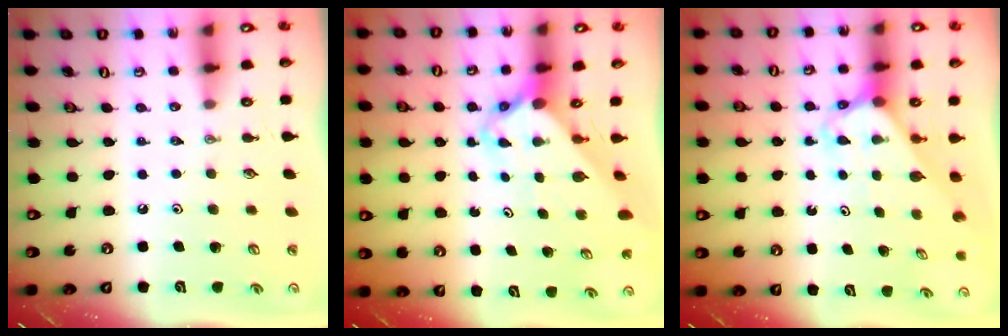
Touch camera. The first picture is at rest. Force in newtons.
{"total": 2.9, "press": 2.9, "slide": 0.3}
{"total": 2.6, "press": 2.6, "slide": 0.2}